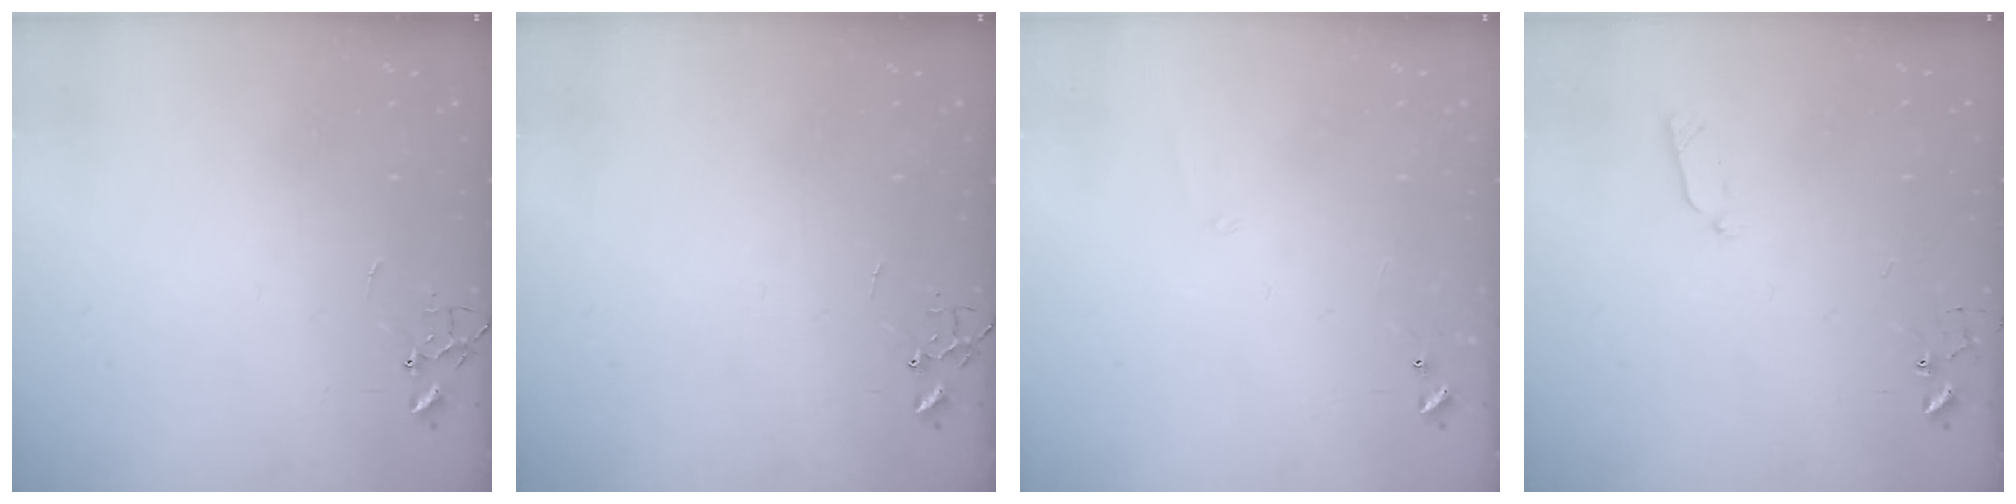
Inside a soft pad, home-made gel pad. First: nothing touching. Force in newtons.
{"total": 0.0}
{"total": 5.6, "press": 5.6, "slide": 0.4}
{"total": 5.6, "press": 5.6, "slide": 0.8}